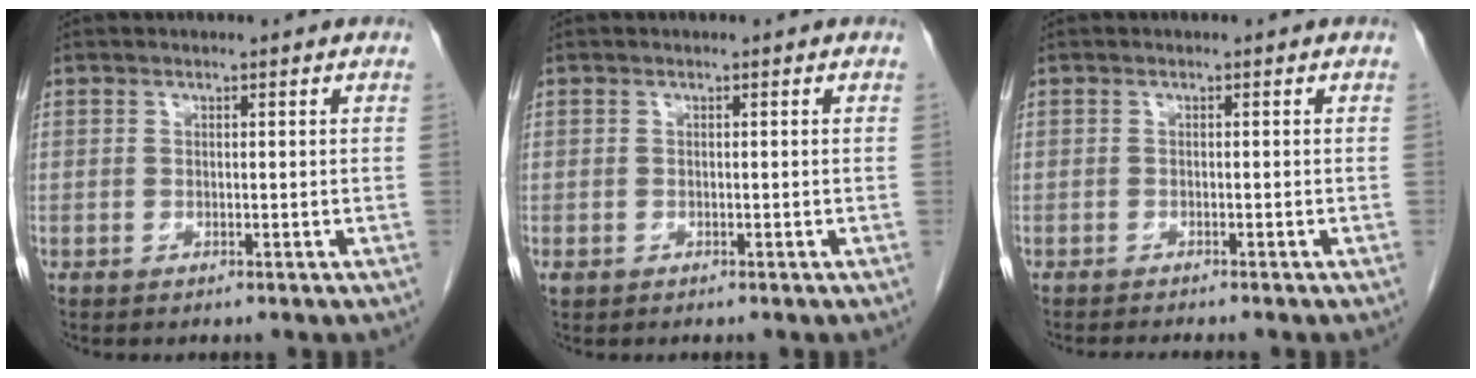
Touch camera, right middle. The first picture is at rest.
{"total": 0.6, "force": [-0.2, 0.5, 0.2], "torque": [-0.007, 0.003, -0.001]}
{"total": 2.9, "force": [-2.7, 0.0, 1.2], "torque": [-0.018, -0.006, -0.038]}